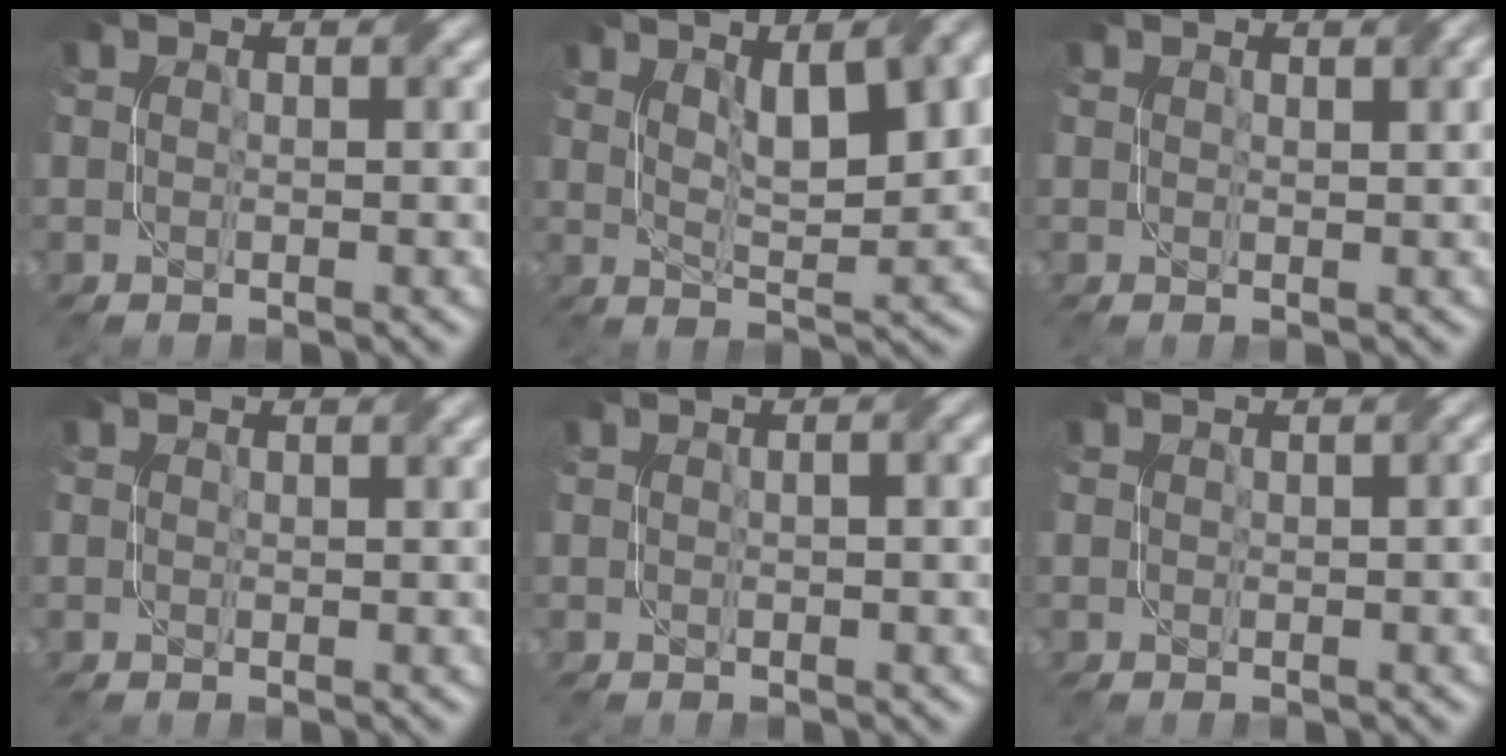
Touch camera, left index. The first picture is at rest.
{"total": 8.7, "force": [3.5, 3.0, 7.4], "torque": [-0.100, 0.012, 0.054]}
{"total": 1.3, "force": [0.8, 0.2, 1.0], "torque": [-0.011, 0.001, 0.014]}
{"total": 0.0}
{"total": 2.2, "force": [0.5, 0.7, 2.1], "torque": [-0.025, 0.004, 0.006]}
{"total": 0.9, "force": [-0.5, -0.1, 0.8], "torque": [-0.005, 0.007, -0.007]}